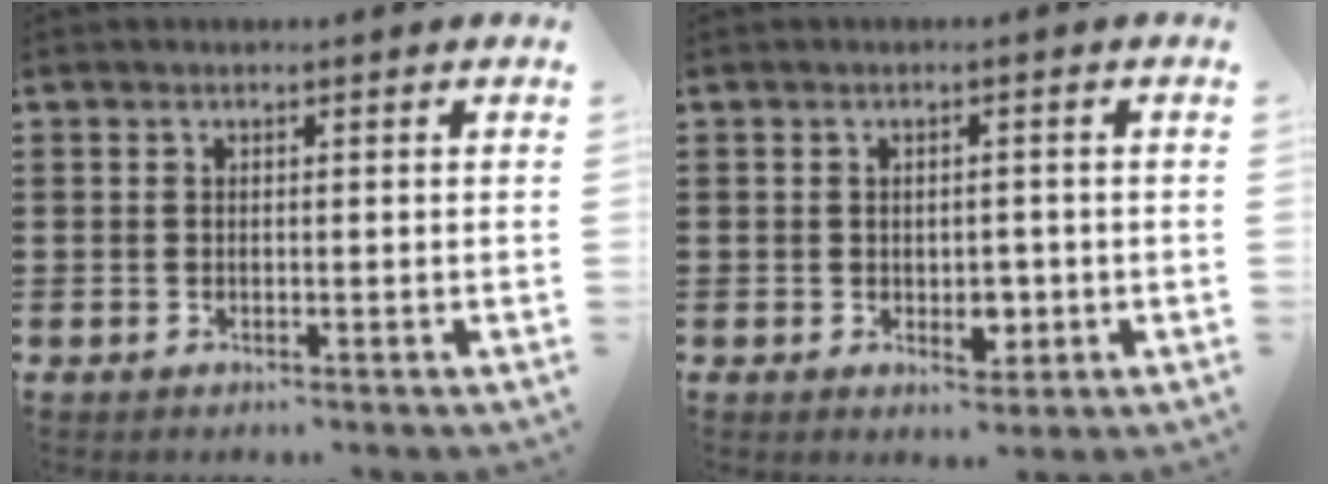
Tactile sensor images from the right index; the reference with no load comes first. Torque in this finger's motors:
{"motor_torque": [0.50, 0.43, 0.06, 0.03]}